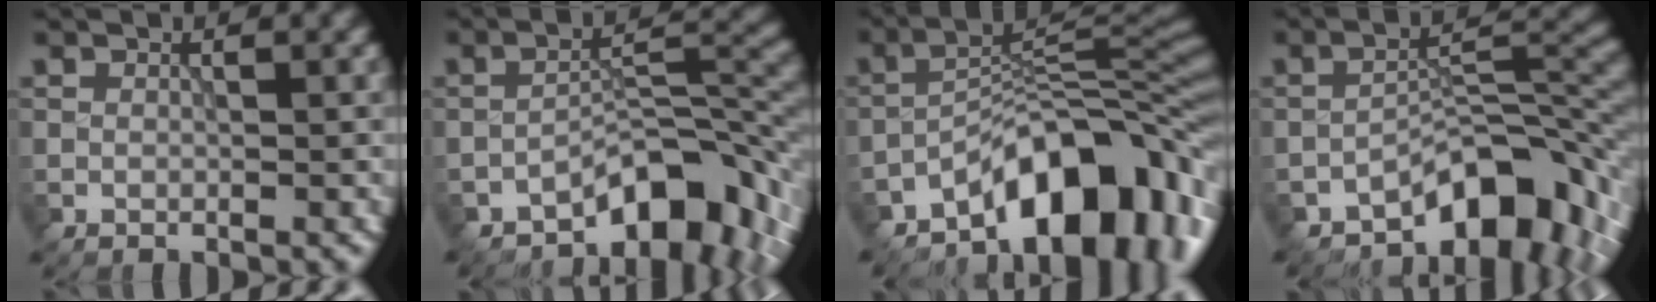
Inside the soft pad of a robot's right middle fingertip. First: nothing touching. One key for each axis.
{"total": 8.1, "fx": -5.3, "fy": 3.1, "fz": 5.2, "tx": -0.056, "ty": 0.011, "tz": -0.092}
{"total": 12.1, "fx": -7.4, "fy": 4.8, "fz": 8.3, "tx": -0.100, "ty": 0.012, "tz": -0.135}
{"total": 9.2, "fx": -6.0, "fy": 3.8, "fz": 5.8, "tx": -0.065, "ty": 0.009, "tz": -0.105}